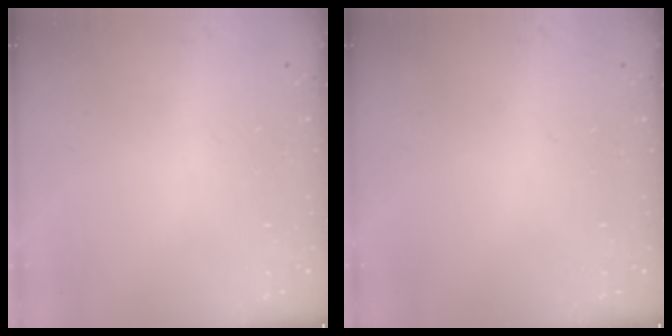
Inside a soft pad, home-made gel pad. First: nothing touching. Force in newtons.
{"total": 0.0}